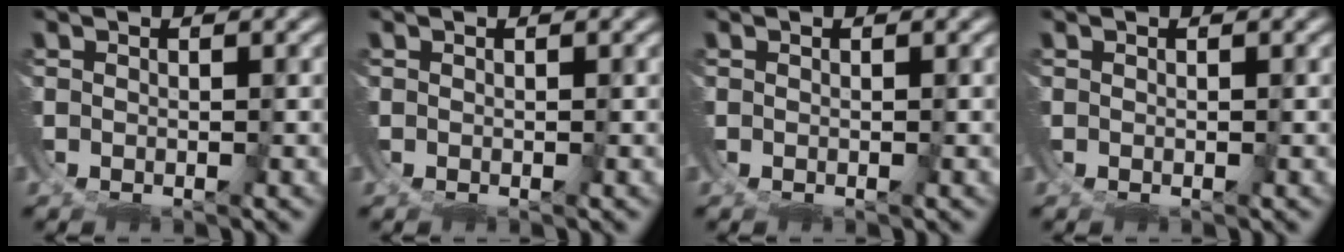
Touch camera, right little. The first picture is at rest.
{"total": 0.0}
{"total": 0.0}
{"total": 0.0}